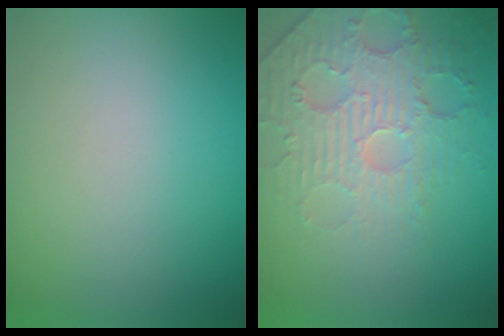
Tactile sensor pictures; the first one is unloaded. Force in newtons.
{"total": 4.8, "press": 3.8, "slide": 2.9}